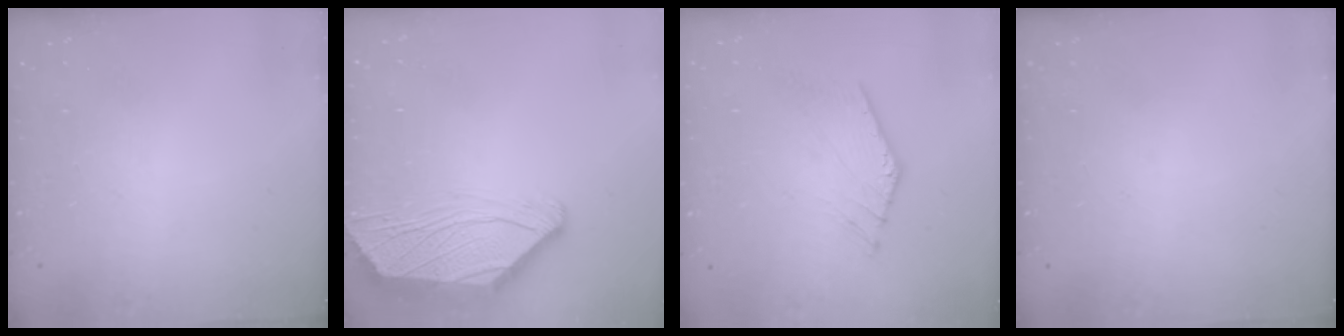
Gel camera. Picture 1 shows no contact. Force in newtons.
{"total": 2.8, "press": 2.8, "slide": 0.5}
{"total": 5.4, "press": 5.4, "slide": 0.9}
{"total": 0.0}